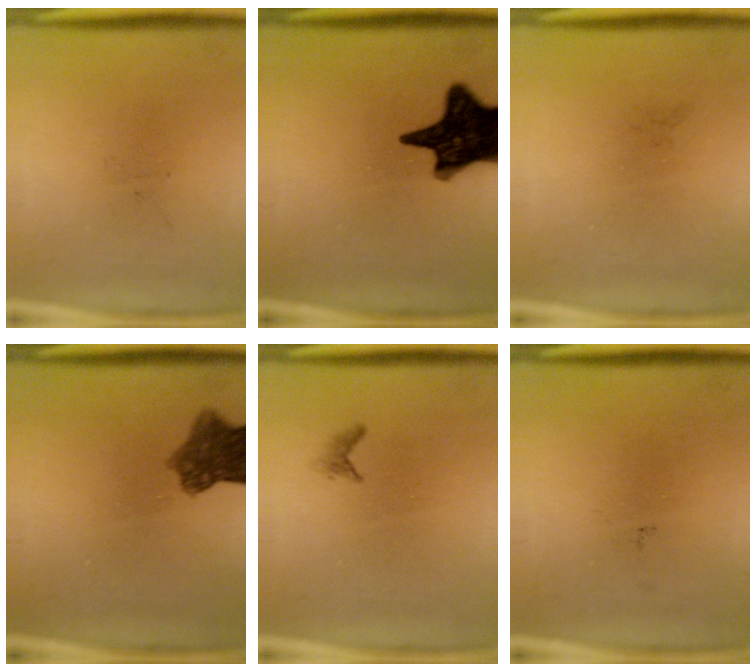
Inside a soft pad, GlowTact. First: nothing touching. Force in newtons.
{"total": 16.5}
{"total": 0.0}
{"total": 7.2}
{"total": 0.7}
{"total": 0.0}